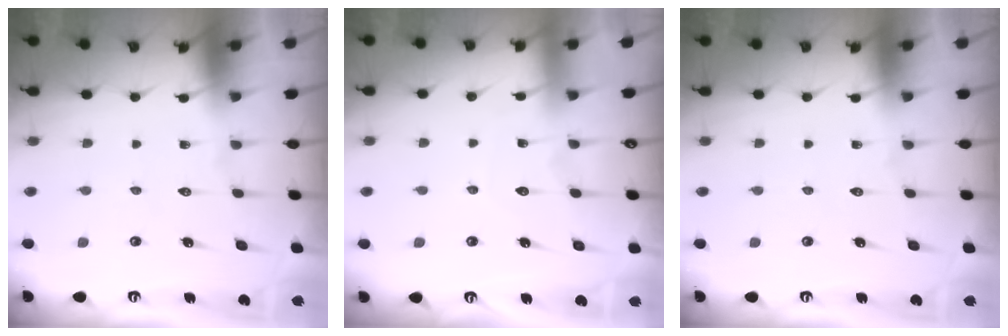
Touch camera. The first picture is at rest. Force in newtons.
{"total": 4.4, "press": 4.4, "slide": 0.5}
{"total": 0.0}